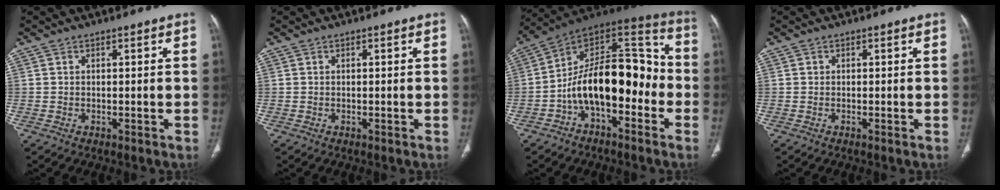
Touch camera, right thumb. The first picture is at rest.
{"total": 0.0}
{"total": 19.5, "force": [-4.8, 10.4, 15.8], "torque": [-0.218, 0.084, -0.085]}
{"total": 0.0}